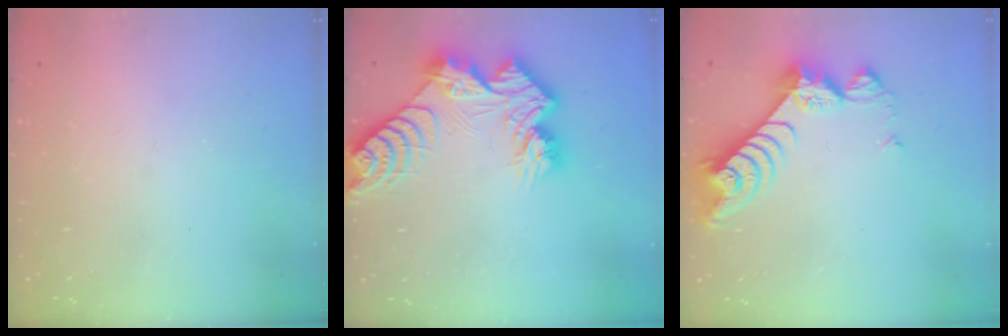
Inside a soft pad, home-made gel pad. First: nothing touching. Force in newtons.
{"total": 13.4, "press": 13.4, "slide": 1.1}
{"total": 9.1, "press": 9.1, "slide": 0.6}